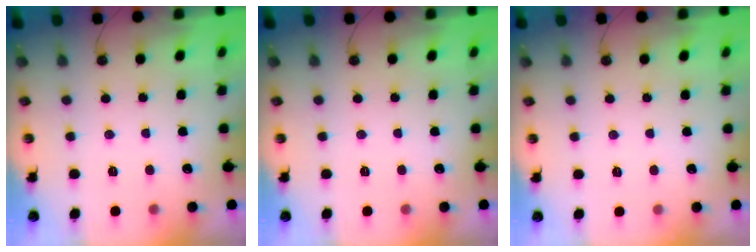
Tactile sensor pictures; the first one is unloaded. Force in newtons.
{"total": 0.0}
{"total": 2.8, "press": 2.8, "slide": 0.5}